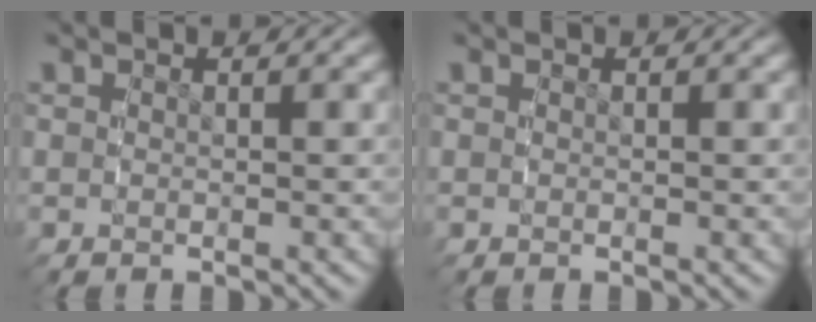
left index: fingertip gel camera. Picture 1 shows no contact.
{"total": 0.0}